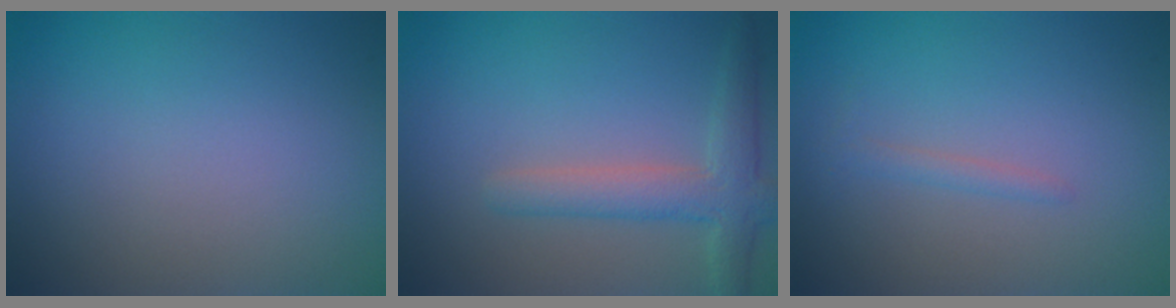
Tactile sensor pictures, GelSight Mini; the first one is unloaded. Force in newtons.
{"total": 3.6, "press": 3.6, "slide": 0.3}
{"total": 1.0, "press": 1.0, "slide": 0.0}